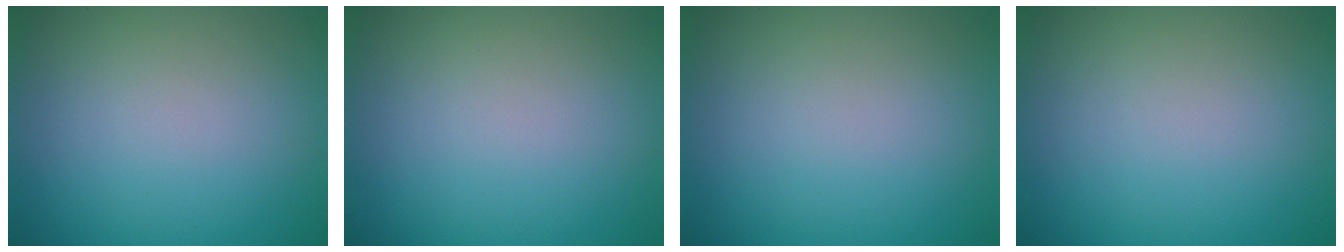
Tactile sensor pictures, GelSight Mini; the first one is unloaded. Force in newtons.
{"total": 0.0}
{"total": 0.0}
{"total": 0.0}